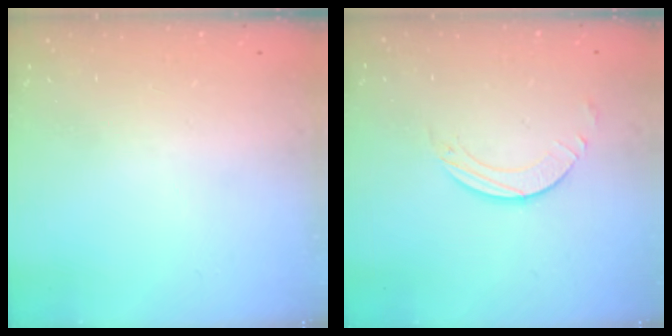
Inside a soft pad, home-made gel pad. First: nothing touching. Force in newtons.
{"total": 1.9, "press": 1.9, "slide": 0.1}